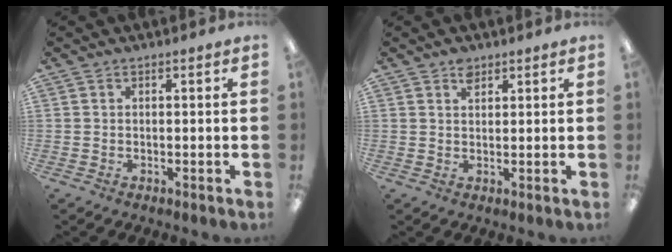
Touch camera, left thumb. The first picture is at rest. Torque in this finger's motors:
{"motor_torque": [0.12, 0.01, 0.13, -0.19, 0.00]}